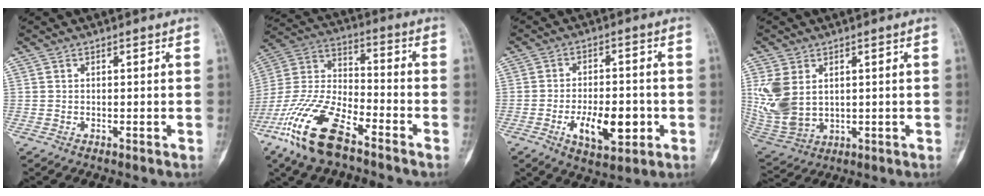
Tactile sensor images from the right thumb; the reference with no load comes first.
{"total": 18.1, "force": [-11.1, 6.8, 12.6], "torque": [-0.267, 0.043, -0.218]}
{"total": 10.8, "force": [-3.2, 5.2, 9.0], "torque": [-0.131, 0.012, -0.045]}
{"total": 11.3, "force": [2.4, 7.8, 7.8], "torque": [-0.166, -0.013, 0.068]}